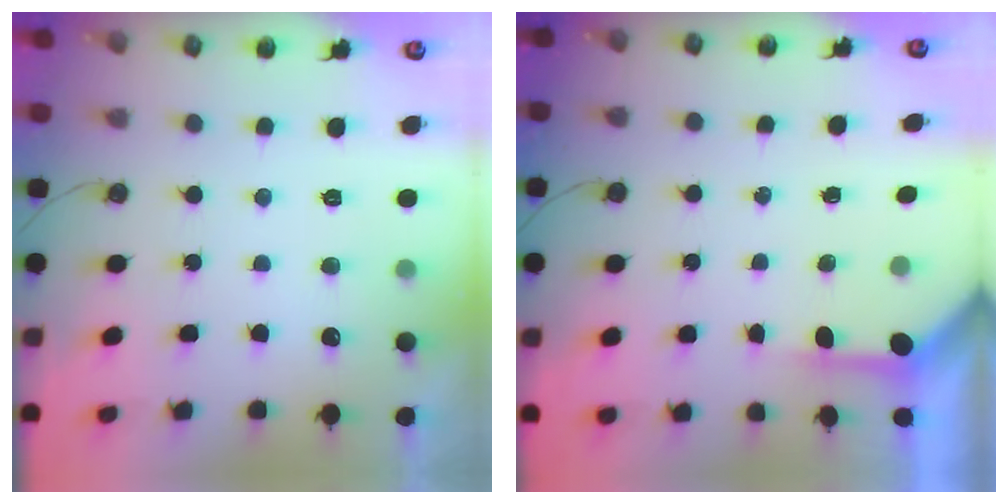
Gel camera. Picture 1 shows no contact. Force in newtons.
{"total": 3.1, "press": 3.1, "slide": 0.4}